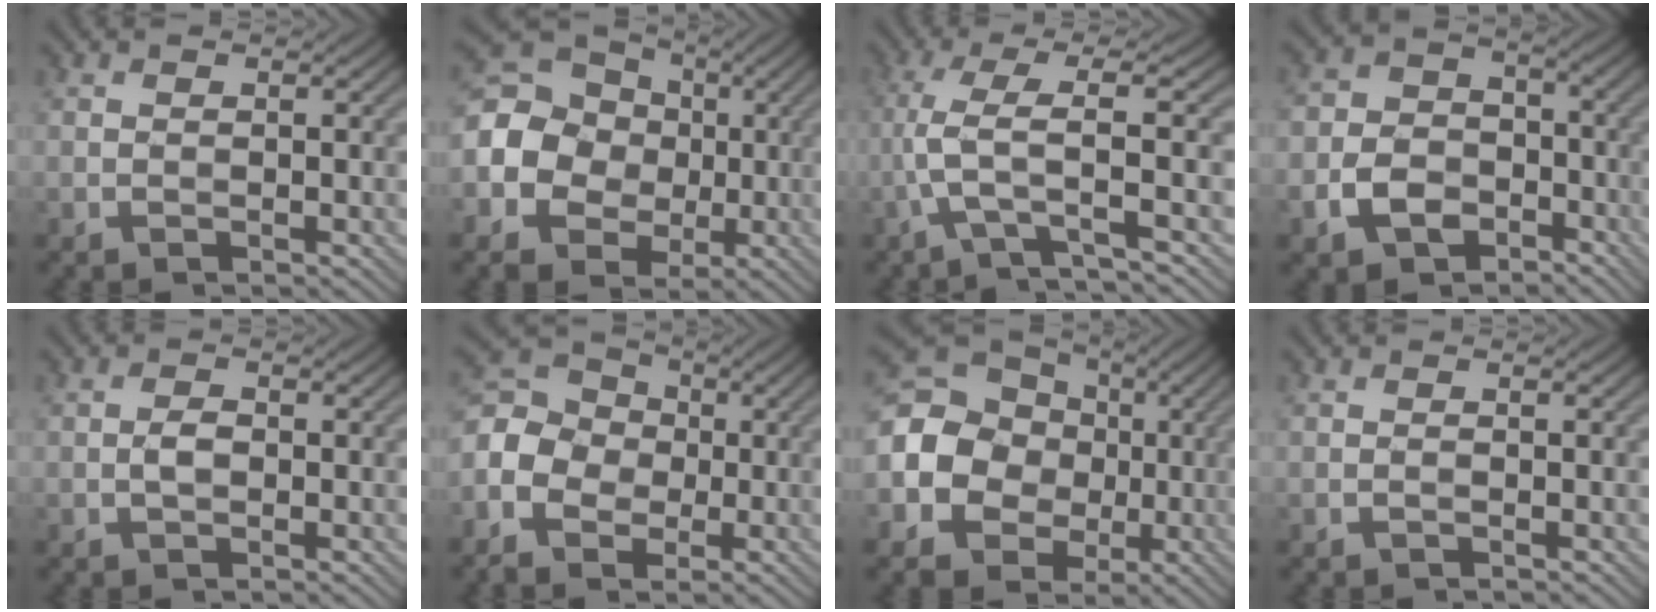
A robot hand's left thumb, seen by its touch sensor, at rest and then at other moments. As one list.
[{"total": 13.7, "force": [-1.0, 12.2, 6.2], "torque": [-0.195, 0.011, -0.033]}, {"total": 4.6, "force": [-1.0, 0.0, 4.5], "torque": [-0.099, 0.019, -0.034]}, {"total": 7.5, "force": [-3.7, 5.5, 3.5], "torque": [-0.080, -0.008, -0.075]}, {"total": 1.8, "force": [-0.3, 1.0, 1.5], "torque": [-0.033, 0.003, -0.007]}, {"total": 9.2, "force": [-2.3, 7.5, 4.7], "torque": [-0.144, -0.009, -0.059]}, {"total": 14.8, "force": [-1.3, 13.0, 7.0], "torque": [-0.197, -0.005, -0.042]}, {"total": 0.5, "force": [-0.2, 0.0, 0.4], "torque": [-0.011, 0.002, -0.003]}]